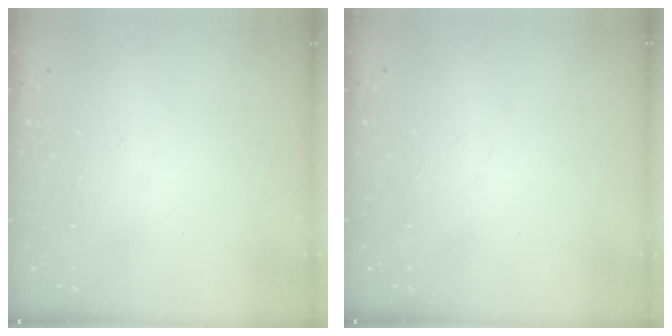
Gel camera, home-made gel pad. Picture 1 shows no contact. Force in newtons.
{"total": 0.0}